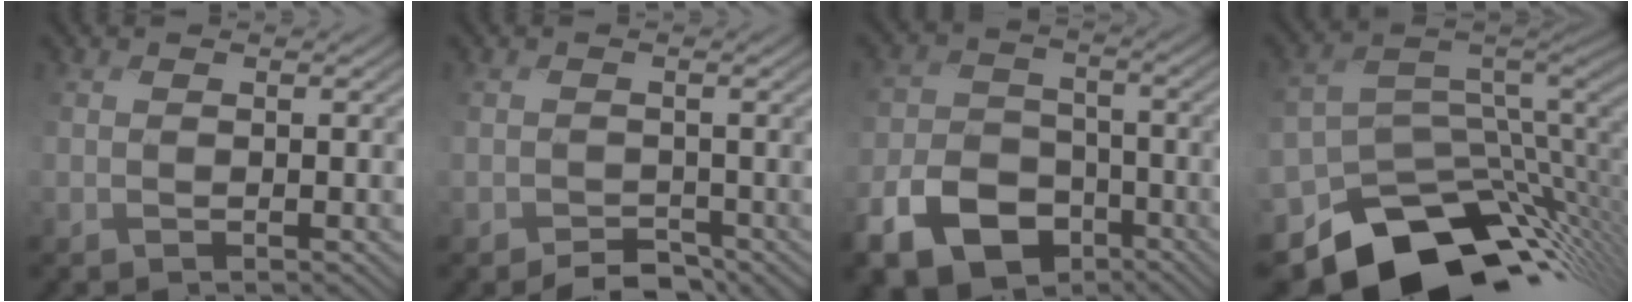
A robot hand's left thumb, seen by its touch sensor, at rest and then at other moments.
{"total": 2.7, "force": [-2.2, 1.4, 0.7], "torque": [-0.004, -0.006, -0.041]}
{"total": 11.0, "force": [-6.4, 6.9, 5.7], "torque": [-0.125, -0.015, -0.126]}
{"total": 14.1, "force": [-8.7, 7.6, 8.1], "torque": [-0.165, -0.039, -0.128]}